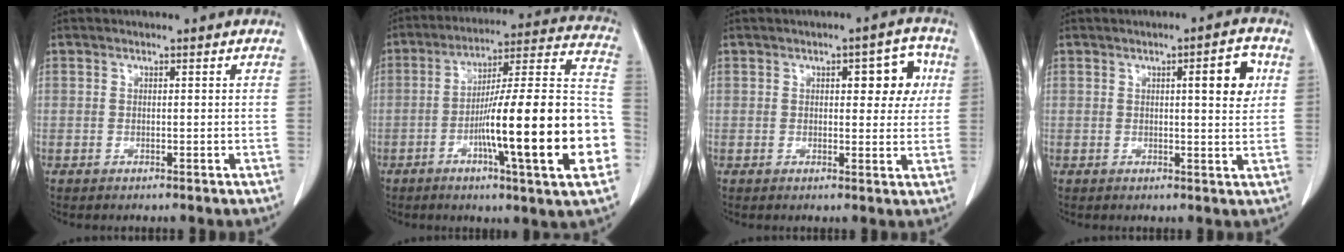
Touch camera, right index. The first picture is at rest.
{"total": 23.3, "force": [-6.3, 1.1, 22.4], "torque": [-0.275, 0.011, -0.097]}
{"total": 6.0, "force": [1.7, 2.5, 5.1], "torque": [-0.054, 0.018, 0.020]}
{"total": 5.4, "force": [1.5, 0.9, 5.1], "torque": [-0.069, 0.003, 0.019]}